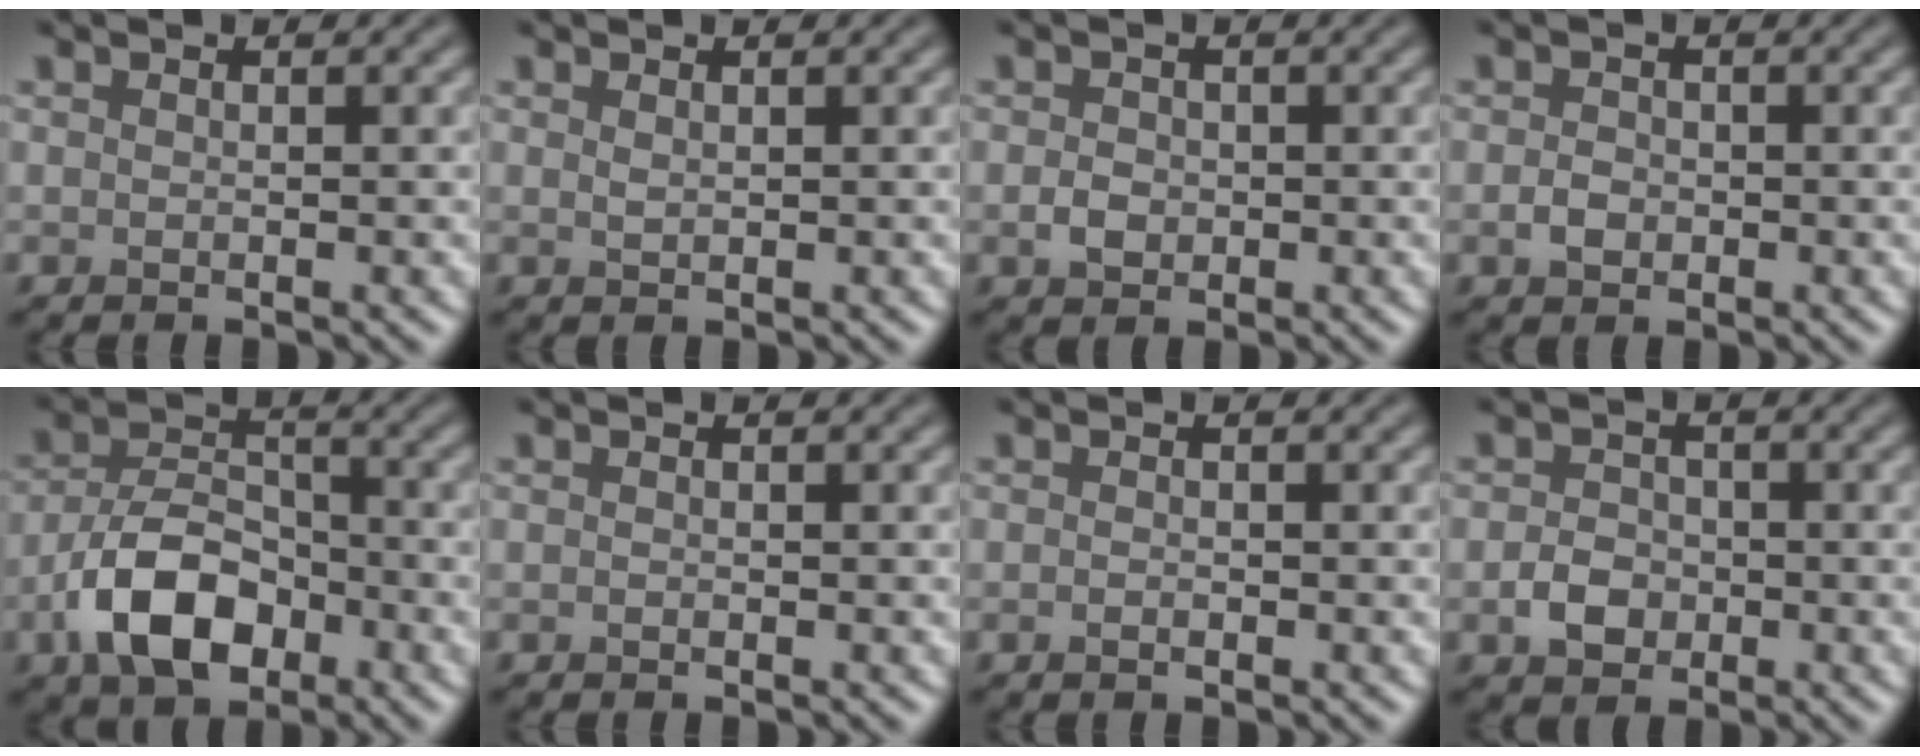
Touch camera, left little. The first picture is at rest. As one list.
[{"total": 0.6, "force": [0.4, 0.2, 0.4], "torque": [-0.011, -0.001, 0.009]}, {"total": 1.7, "force": [-0.3, 1.4, 0.9], "torque": [-0.016, 0.000, -0.010]}, {"total": 1.5, "force": [-0.4, 1.2, 0.9], "torque": [-0.017, 0.000, -0.012]}, {"total": 7.0, "force": [-3.2, 4.1, 4.7], "torque": [-0.083, 0.001, -0.063]}, {"total": 0.0}, {"total": 0.6, "force": [-0.2, 0.2, 0.5], "torque": [-0.009, -0.002, -0.004]}, {"total": 2.5, "force": [-0.7, 2.1, 1.3], "torque": [-0.019, 0.001, -0.020]}]